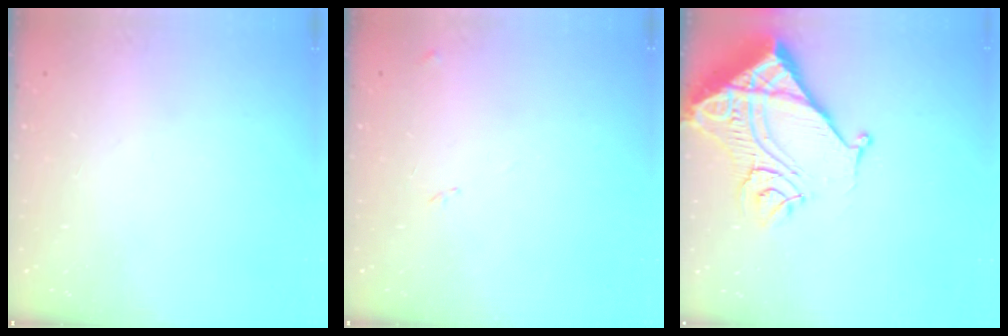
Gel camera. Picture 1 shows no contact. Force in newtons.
{"total": 7.6, "press": 7.5, "slide": 0.7}
{"total": 14.2, "press": 14.1, "slide": 1.8}